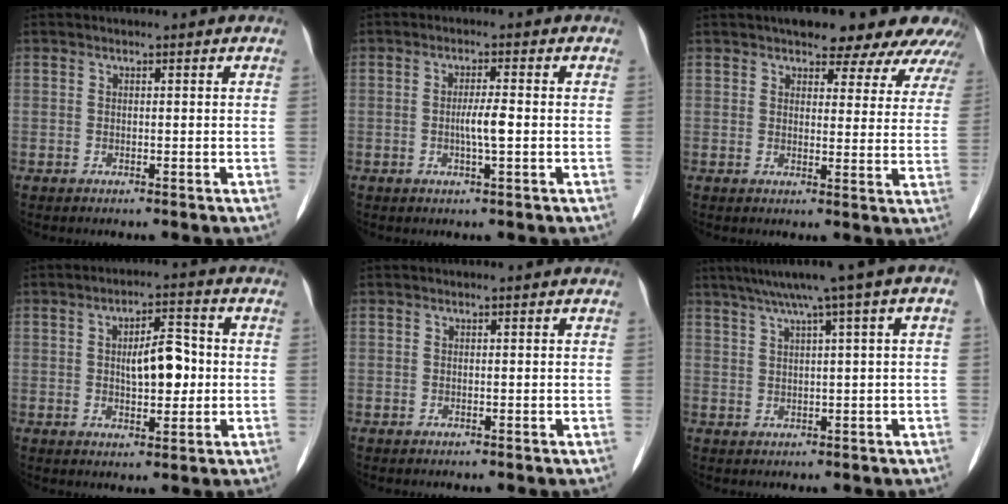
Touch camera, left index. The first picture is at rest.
{"total": 3.1, "force": [-0.6, 0.1, 3.1], "torque": [-0.060, -0.003, -0.007]}
{"total": 14.1, "force": [11.9, 4.7, 6.1], "torque": [-0.035, 0.012, 0.122]}
{"total": 6.7, "force": [0.1, 2.7, 6.2], "torque": [-0.102, 0.011, 0.005]}
{"total": 0.0}
{"total": 8.4, "force": [4.0, -0.2, 7.3], "torque": [-0.111, 0.035, 0.062]}